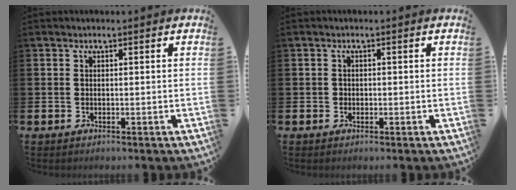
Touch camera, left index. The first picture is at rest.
{"total": 0.8, "force": [-0.2, 0.8, 0.1], "torque": [-0.002, 0.005, -0.005]}